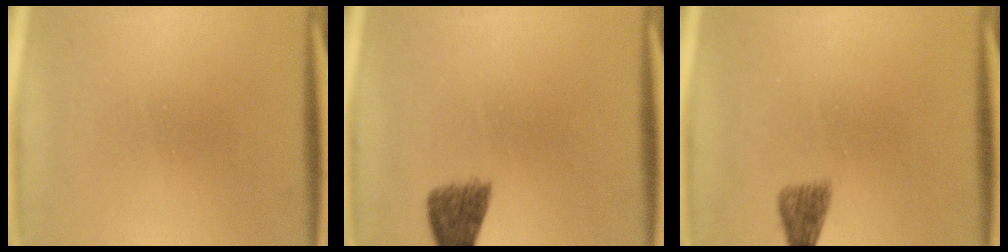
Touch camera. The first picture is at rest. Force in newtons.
{"total": 5.1}
{"total": 2.1}